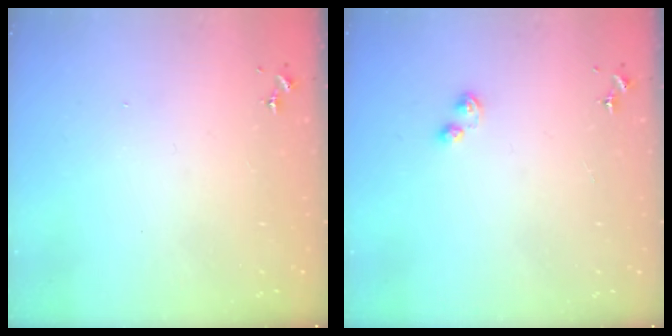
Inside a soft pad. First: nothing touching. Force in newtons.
{"total": 2.9, "press": 2.8, "slide": 0.7}